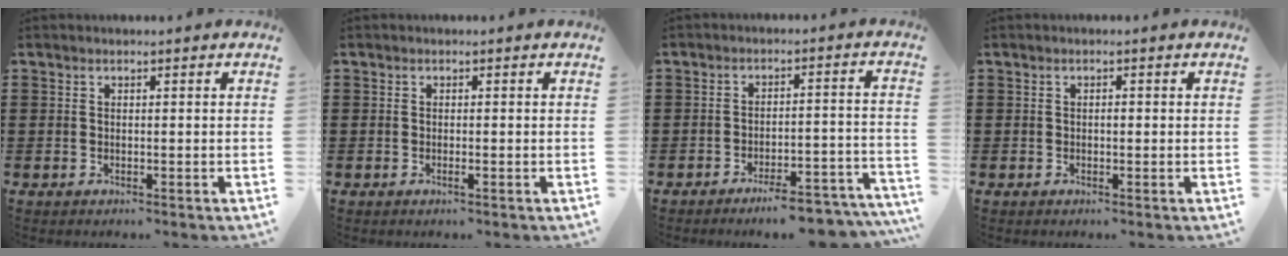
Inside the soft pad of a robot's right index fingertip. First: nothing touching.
{"total": 0.6, "force": [-0.2, 0.0, 0.5], "torque": [-0.009, -0.002, -0.004]}
{"total": 5.5, "force": [-5.1, 0.4, 1.9], "torque": [-0.029, -0.001, -0.096]}
{"total": 0.6, "force": [-0.1, 0.2, 0.6], "torque": [-0.012, -0.002, -0.001]}